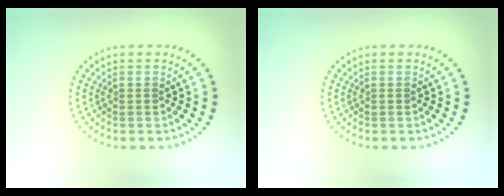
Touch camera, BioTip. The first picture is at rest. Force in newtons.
{"total": 0.0}